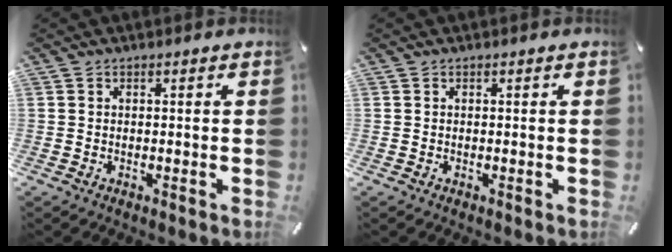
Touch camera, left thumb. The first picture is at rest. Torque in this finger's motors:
{"motor_torque": [-0.37, -0.37, -0.02, 0.02, 0.00]}